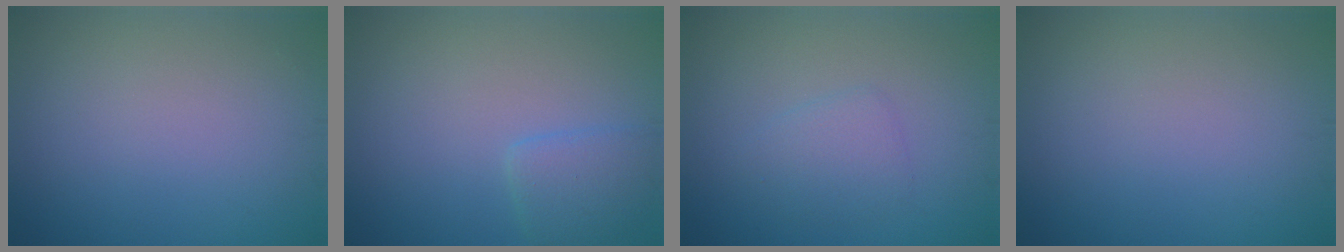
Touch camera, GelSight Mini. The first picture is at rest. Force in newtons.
{"total": 2.1, "press": 2.1, "slide": 0.2}
{"total": 1.9, "press": 1.9, "slide": 0.0}
{"total": 0.0}